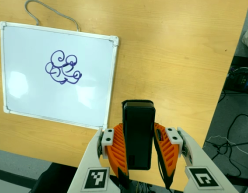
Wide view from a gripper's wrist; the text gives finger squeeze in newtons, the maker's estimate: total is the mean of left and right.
{"total": 6.1, "left": 3.8, "right": 8.4}